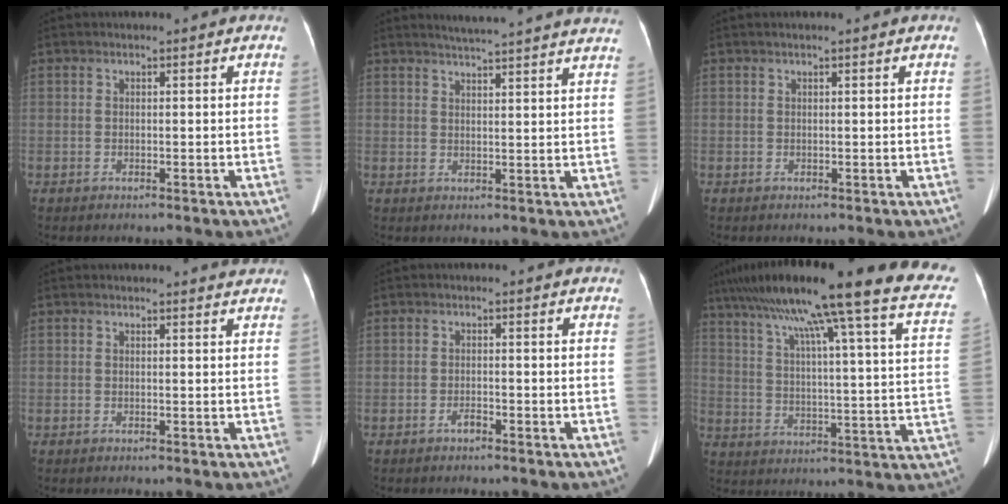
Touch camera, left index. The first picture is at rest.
{"total": 16.1, "force": [15.0, -0.1, 5.9], "torque": [-0.088, -0.015, 0.181]}
{"total": 0.0}
{"total": 1.4, "force": [1.3, -0.1, 0.0], "torque": [-0.008, -0.007, 0.009]}
{"total": 1.2, "force": [-1.0, 0.3, 0.6], "torque": [-0.012, 0.001, -0.015]}
{"total": 30.6, "force": [23.4, 0.7, 19.7], "torque": [-0.260, -0.015, 0.308]}